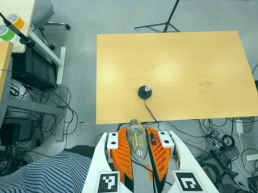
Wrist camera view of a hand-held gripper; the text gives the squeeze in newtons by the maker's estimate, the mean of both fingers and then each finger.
{"total": 20.6, "left": 23.3, "right": 17.9}